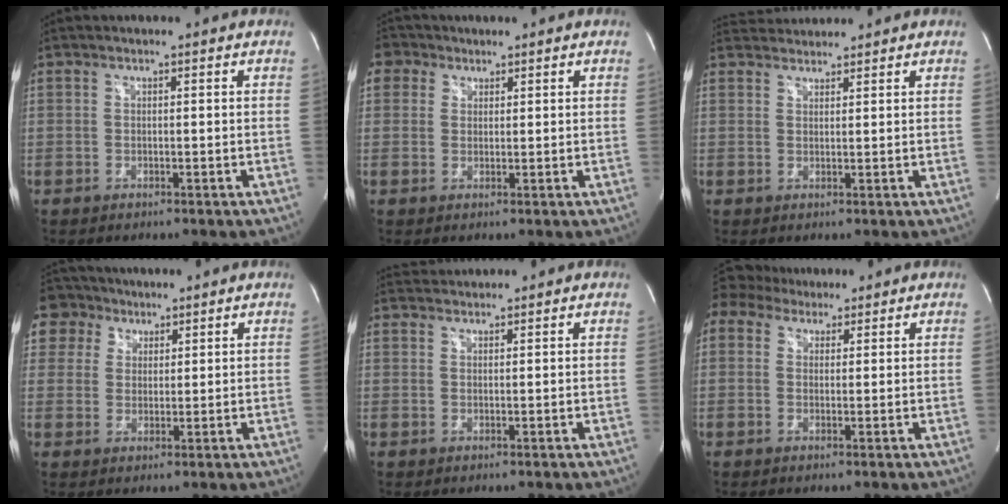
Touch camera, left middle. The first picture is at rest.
{"total": 3.9, "force": [2.1, 3.3, 0.6], "torque": [-0.015, 0.019, 0.039]}
{"total": 4.0, "force": [4.0, 0.6, 0.2], "torque": [-0.010, 0.031, 0.072]}
{"total": 7.5, "force": [4.6, 6.0, 0.3], "torque": [-0.008, 0.025, 0.089]}
{"total": 2.5, "force": [2.5, 0.2, -0.2], "torque": [-0.007, 0.023, 0.051]}
{"total": 5.6, "force": [4.6, 3.0, 1.1], "torque": [-0.035, 0.038, 0.089]}